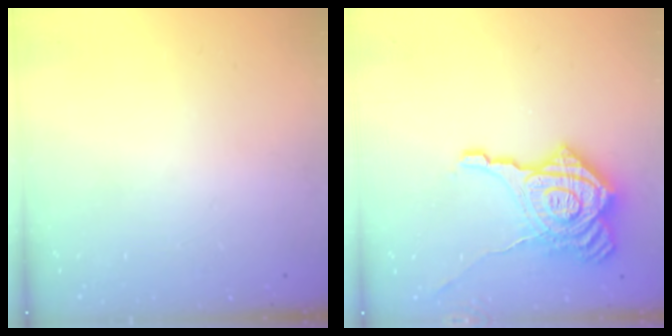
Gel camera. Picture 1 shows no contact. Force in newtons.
{"total": 24.3, "press": 24.2, "slide": 1.8}